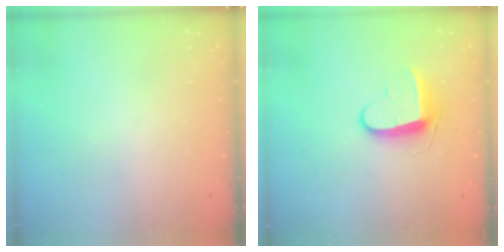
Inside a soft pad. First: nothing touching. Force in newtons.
{"total": 9.6, "press": 9.6, "slide": 0.4}